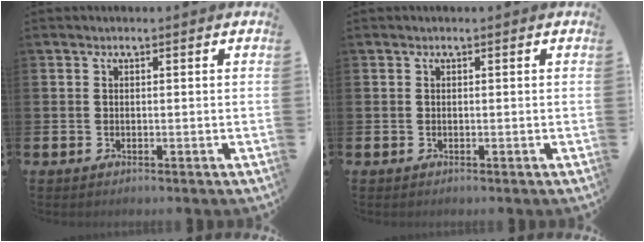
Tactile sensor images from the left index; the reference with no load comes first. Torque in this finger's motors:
{"motor_torque": [-0.02, -0.01, 0.01, 0.00]}